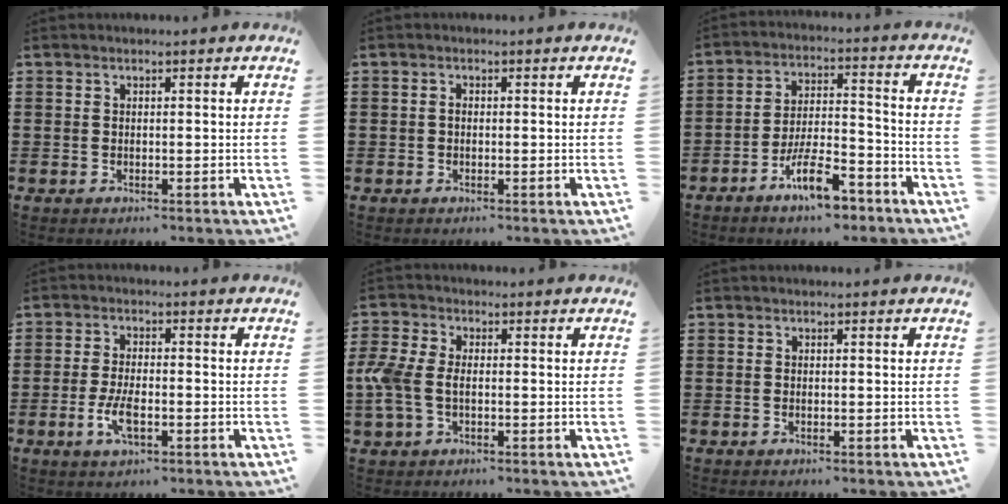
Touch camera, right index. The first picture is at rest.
{"total": 0.8, "force": [-0.2, 0.4, 0.6], "torque": [-0.014, -0.001, -0.003]}
{"total": 9.2, "force": [-5.8, 2.8, 6.5], "torque": [-0.120, 0.015, -0.104]}
{"total": 4.9, "force": [-1.7, 1.9, 4.2], "torque": [-0.092, -0.002, -0.034]}
{"total": 4.8, "force": [-0.9, 2.9, 3.7], "torque": [-0.114, -0.009, -0.028]}
{"total": 0.0}